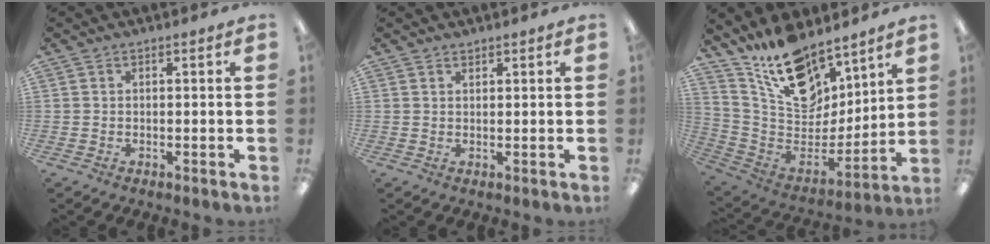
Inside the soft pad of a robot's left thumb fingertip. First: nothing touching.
{"total": 1.1, "force": [1.1, 0.3, 0.0], "torque": [0.000, -0.003, 0.022]}
{"total": 17.9, "force": [13.9, 8.5, 7.4], "torque": [-0.144, -0.099, 0.254]}